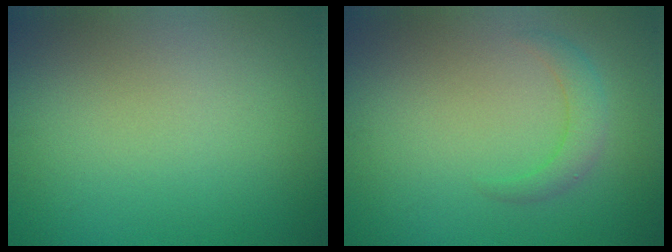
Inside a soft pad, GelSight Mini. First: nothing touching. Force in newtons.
{"total": 2.0, "press": 2.0, "slide": 0.1}